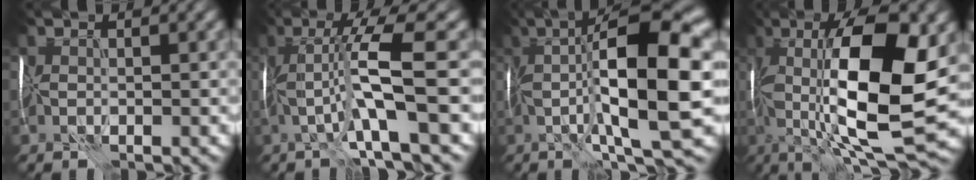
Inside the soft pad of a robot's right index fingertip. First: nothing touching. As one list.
[{"total": 6.8, "force": [0.1, 0.1, 6.8], "torque": [-0.130, 0.019, -0.003]}, {"total": 12.9, "force": [1.0, 2.4, 12.6], "torque": [-0.210, 0.015, 0.020]}, {"total": 13.3, "force": [1.9, 3.5, 12.6], "torque": [-0.212, -0.007, 0.035]}]